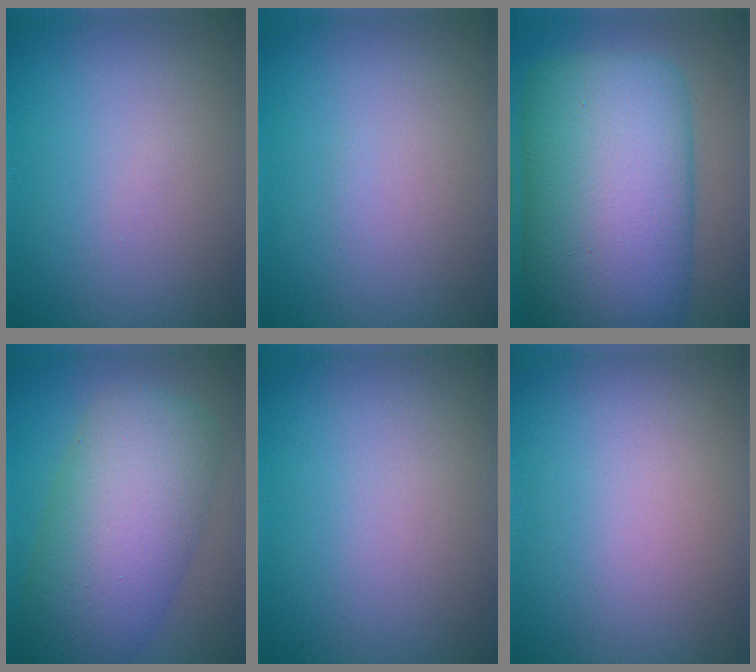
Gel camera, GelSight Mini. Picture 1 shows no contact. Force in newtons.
{"total": 0.0}
{"total": 17.6, "press": 17.6, "slide": 0.1}
{"total": 10.2, "press": 10.2, "slide": 0.1}
{"total": 0.0}
{"total": 0.0}